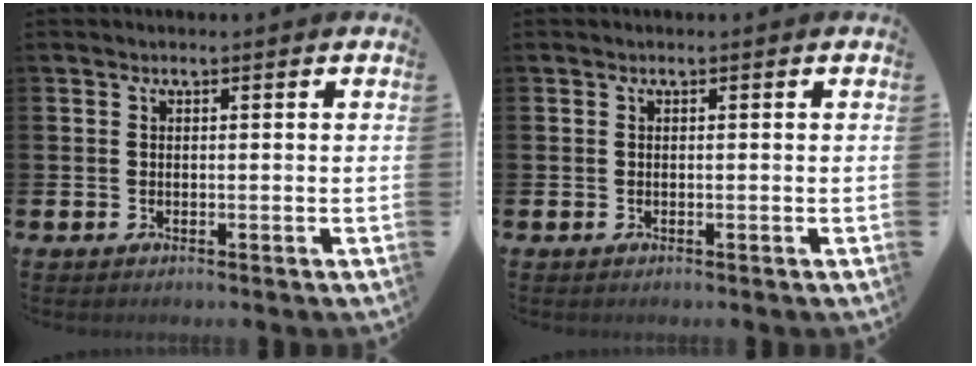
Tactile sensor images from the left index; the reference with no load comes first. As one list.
[{"total": 0.0}]